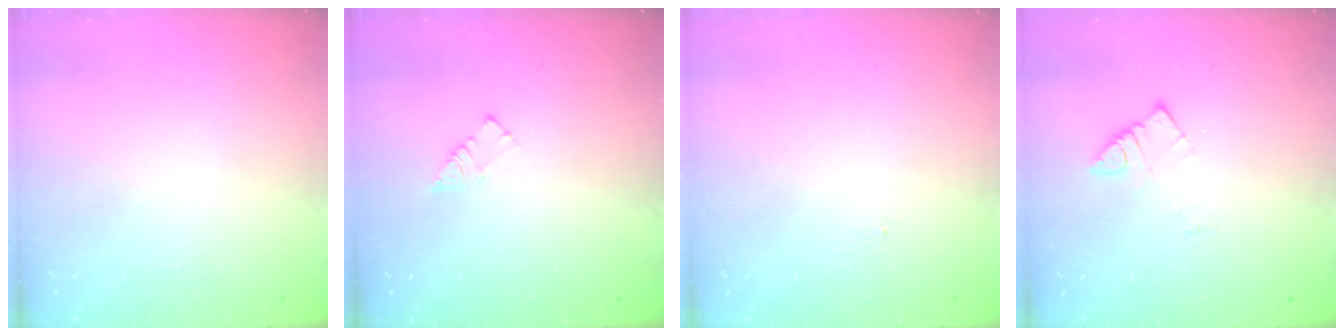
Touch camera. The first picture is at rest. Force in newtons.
{"total": 3.4, "press": 3.4, "slide": 0.2}
{"total": 3.1, "press": 3.1, "slide": 0.4}
{"total": 2.6, "press": 2.6, "slide": 0.1}